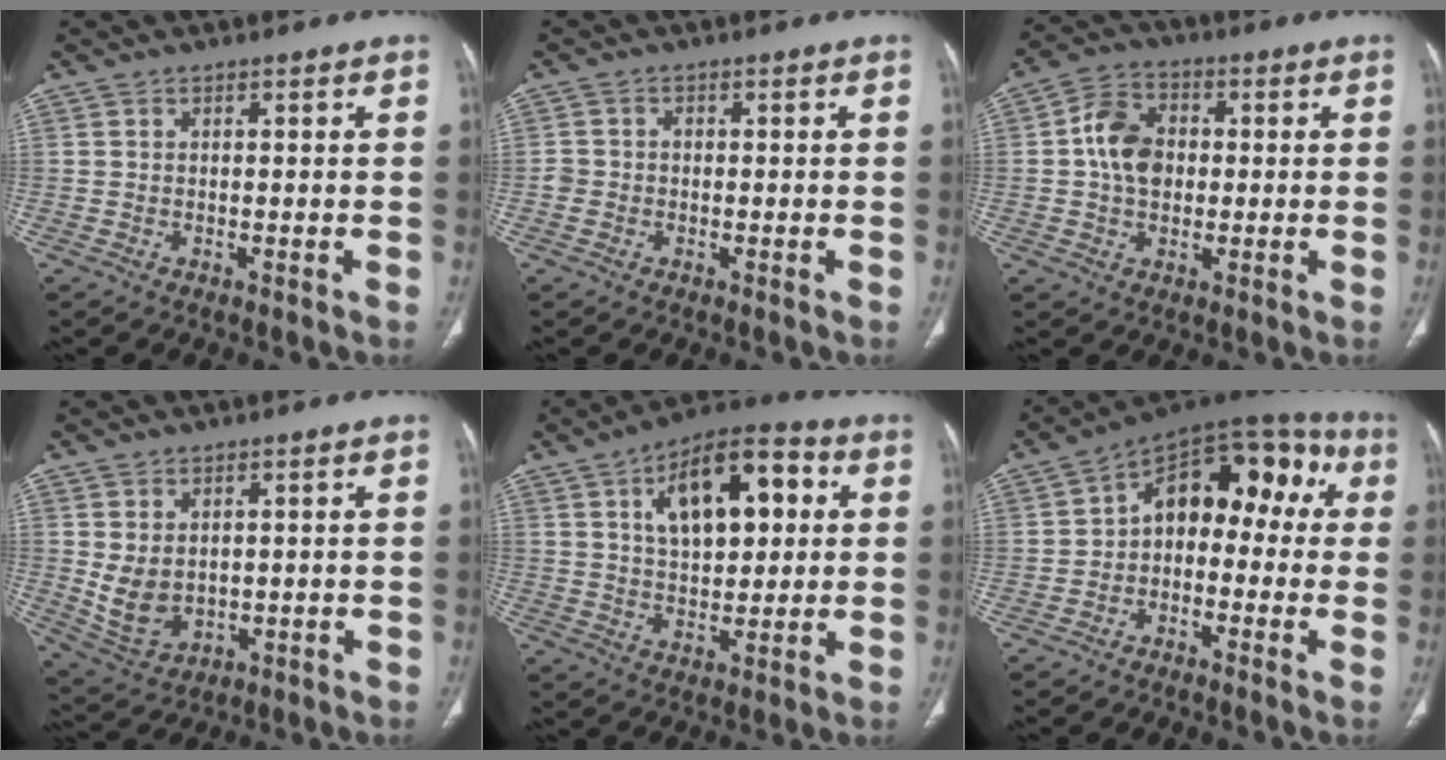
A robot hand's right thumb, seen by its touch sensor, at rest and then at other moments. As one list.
[{"total": 2.1, "force": [-0.6, 1.9, 0.7], "torque": [-0.003, 0.012, -0.015]}, {"total": 10.3, "force": [0.3, 8.0, 6.5], "torque": [-0.090, 0.024, -0.003]}, {"total": 7.3, "force": [0.7, 5.2, 5.0], "torque": [-0.086, -0.012, 0.038]}, {"total": 16.5, "force": [4.8, 8.5, 13.3], "torque": [-0.173, 0.012, 0.074]}, {"total": 15.1, "force": [0.8, 9.7, 11.6], "torque": [-0.108, 0.062, -0.008]}]